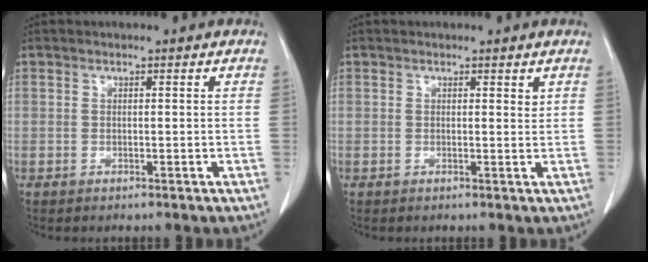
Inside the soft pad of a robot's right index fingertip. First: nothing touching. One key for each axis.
{"total": 0.7, "fx": 0.5, "fy": 0.2, "fz": 0.4, "tx": -0.006, "ty": -0.003, "tz": 0.006}